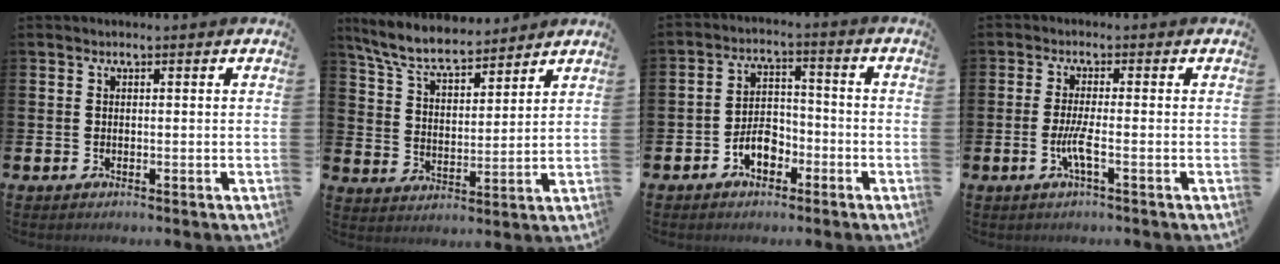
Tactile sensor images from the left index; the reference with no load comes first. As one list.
[{"total": 7.7, "force": [7.1, 1.7, 2.6], "torque": [-0.083, -0.034, 0.127]}, {"total": 4.7, "force": [-2.6, 2.9, 2.6], "torque": [-0.045, 0.011, -0.053]}, {"total": 3.1, "force": [-1.0, 0.1, 2.9], "torque": [-0.065, -0.005, -0.022]}]